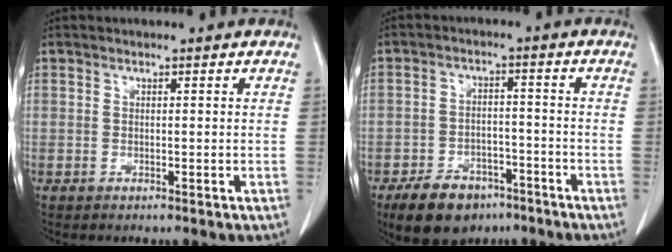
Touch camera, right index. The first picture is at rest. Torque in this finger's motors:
{"motor_torque": [0.62, -0.43, 0.20, 0.01]}